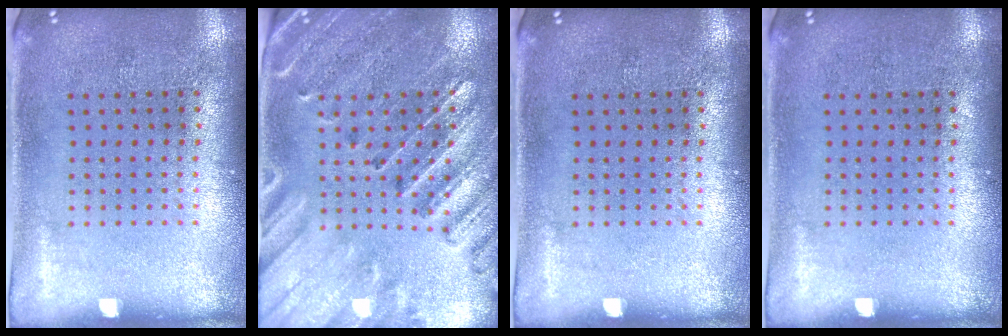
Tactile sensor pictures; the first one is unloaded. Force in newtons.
{"total": 2.9, "press": 2.7, "slide": 1.1}
{"total": 0.0}
{"total": 0.0}